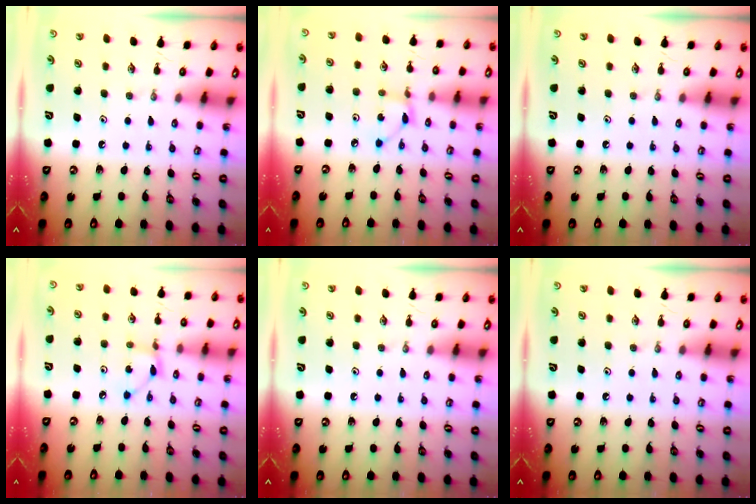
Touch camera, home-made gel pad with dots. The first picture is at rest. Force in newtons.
{"total": 2.8, "press": 2.8, "slide": 0.1}
{"total": 0.0}
{"total": 2.8, "press": 2.8, "slide": 0.1}
{"total": 0.0}
{"total": 0.0}